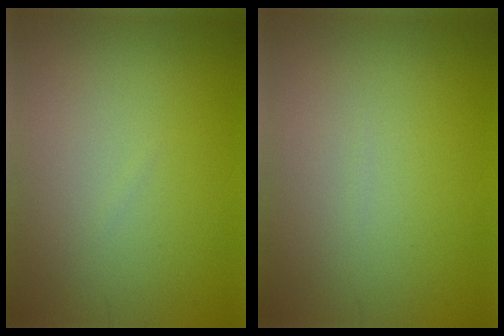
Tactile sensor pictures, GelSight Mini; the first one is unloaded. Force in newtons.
{"total": 0.0}